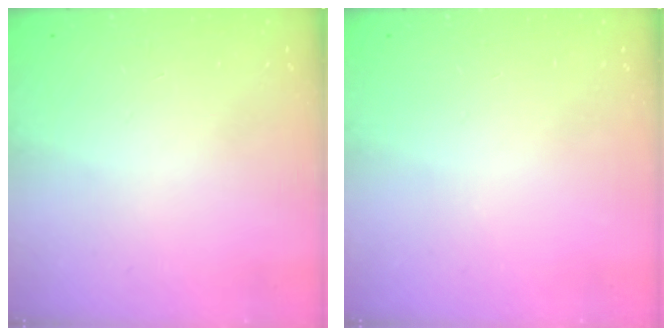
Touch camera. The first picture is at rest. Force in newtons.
{"total": 0.0}